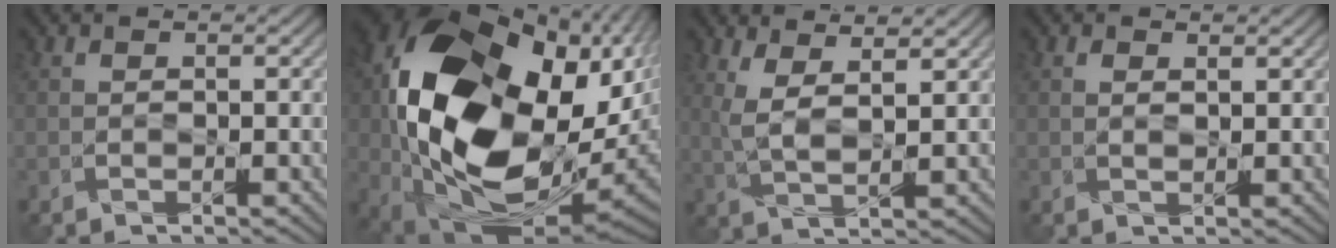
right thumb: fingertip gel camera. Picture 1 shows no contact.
{"total": 22.9, "force": [1.6, 14.8, 17.3], "torque": [-0.404, -0.047, 0.067]}
{"total": 4.9, "force": [3.0, 1.0, 3.7], "torque": [-0.094, 0.000, 0.065]}
{"total": 1.1, "force": [0.7, 0.3, 0.8], "torque": [-0.020, 0.000, 0.018]}